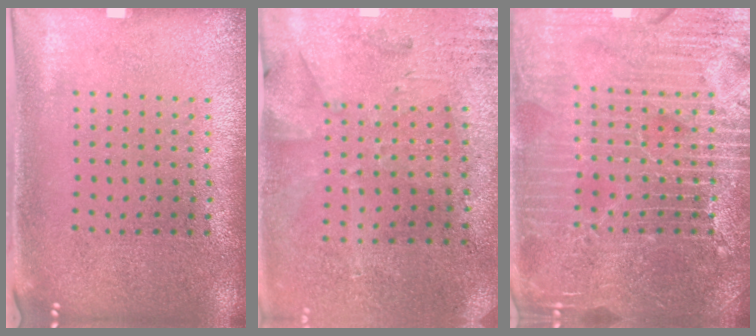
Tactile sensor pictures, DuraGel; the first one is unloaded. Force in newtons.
{"total": 2.7, "press": 2.3, "slide": 1.5}
{"total": 7.1, "press": 7.1, "slide": 0.8}